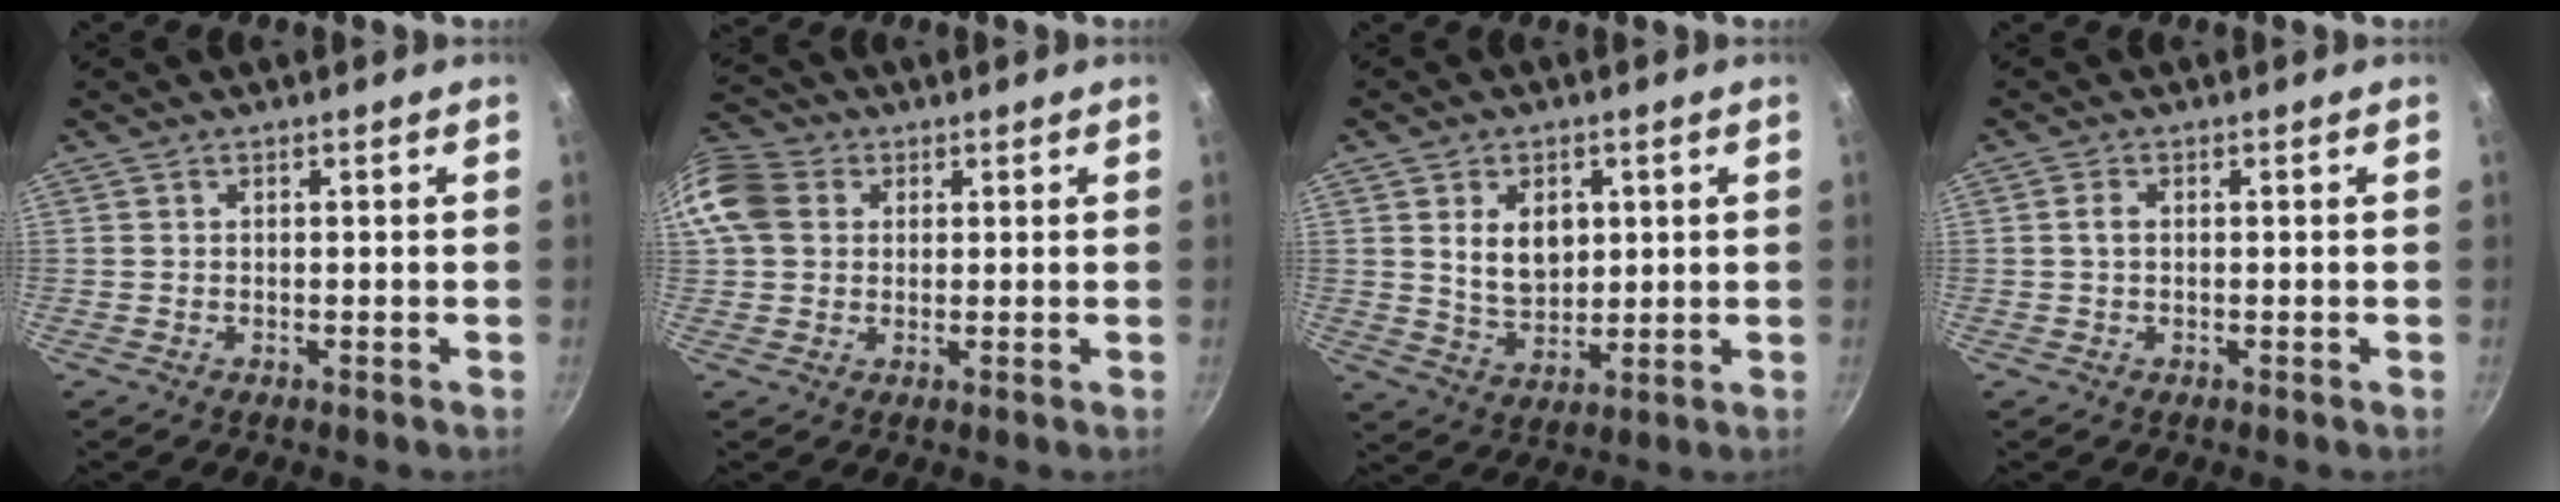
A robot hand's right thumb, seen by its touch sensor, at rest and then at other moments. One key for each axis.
{"total": 12.4, "fx": 2.8, "fy": 10.3, "fz": 6.4, "tx": -0.131, "ty": 0.022, "tz": 0.039}
{"total": 8.5, "fx": 2.1, "fy": 6.0, "fz": 5.7, "tx": -0.072, "ty": -0.019, "tz": 0.045}
{"total": 1.6, "fx": 0.2, "fy": 1.0, "fz": 1.3, "tx": -0.023, "ty": 0.005, "tz": 0.002}